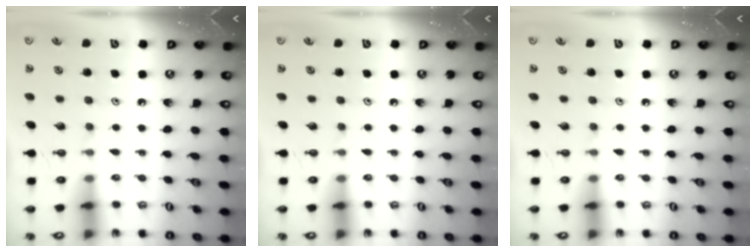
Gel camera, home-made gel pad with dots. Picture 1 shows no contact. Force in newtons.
{"total": 0.0}
{"total": 0.0}